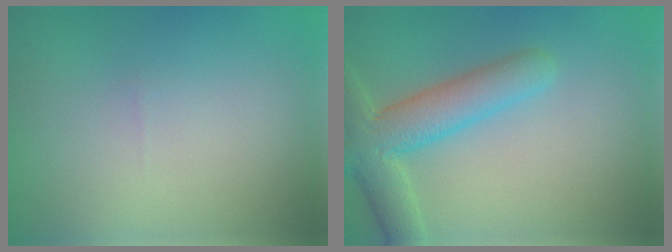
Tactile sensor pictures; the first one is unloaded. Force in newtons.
{"total": 6.0, "press": 5.9, "slide": 0.4}